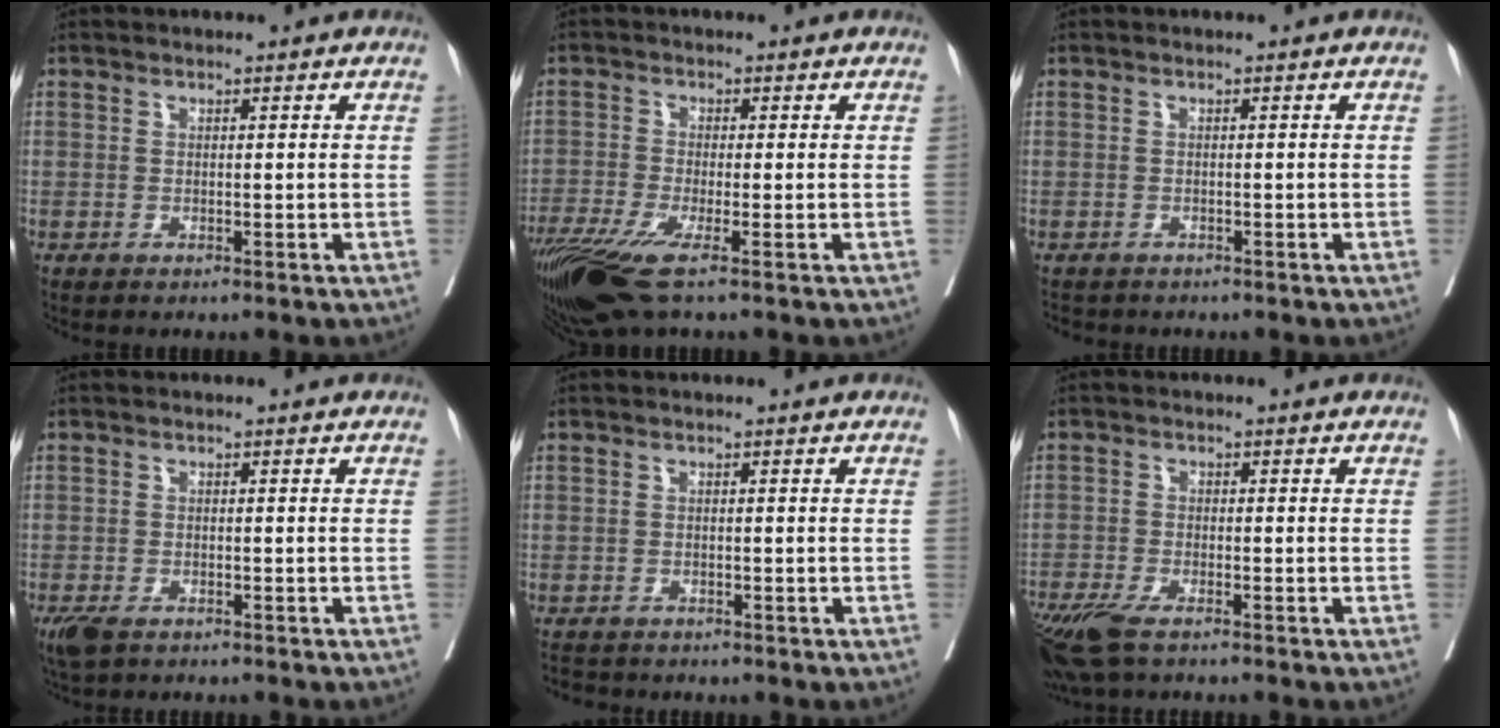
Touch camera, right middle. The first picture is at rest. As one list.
[{"total": 7.9, "force": [-4.9, 1.0, 6.1], "torque": [-0.109, -0.021, -0.091]}, {"total": 2.7, "force": [-2.4, 1.1, 0.7], "torque": [-0.017, -0.004, -0.031]}, {"total": 4.3, "force": [-3.1, 1.6, 2.5], "torque": [-0.048, -0.013, -0.051]}, {"total": 3.1, "force": [-2.9, 1.0, 0.7], "torque": [-0.012, -0.006, -0.042]}, {"total": 7.9, "force": [-6.0, 1.7, 4.9], "torque": [-0.091, -0.017, -0.107]}]